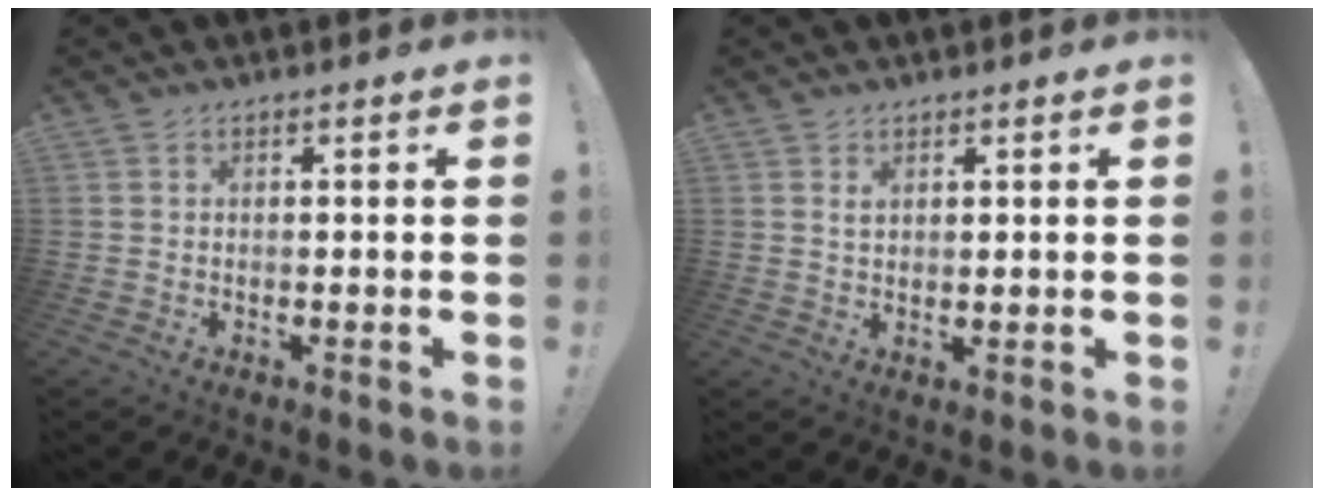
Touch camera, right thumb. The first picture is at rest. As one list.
[{"total": 1.8, "force": [1.2, 1.0, 0.9], "torque": [-0.012, -0.004, 0.021]}]